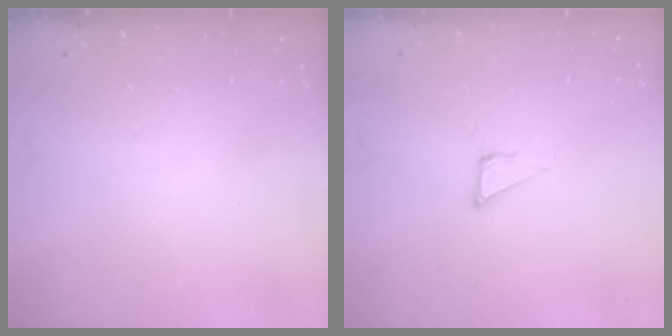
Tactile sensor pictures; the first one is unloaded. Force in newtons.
{"total": 1.9, "press": 1.9, "slide": 0.1}